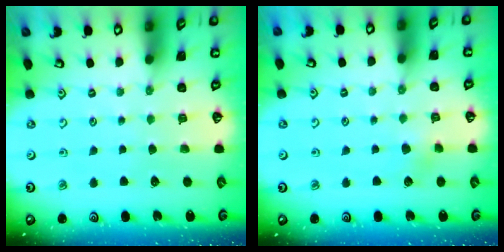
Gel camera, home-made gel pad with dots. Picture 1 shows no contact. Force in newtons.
{"total": 2.2, "press": 2.2, "slide": 0.3}